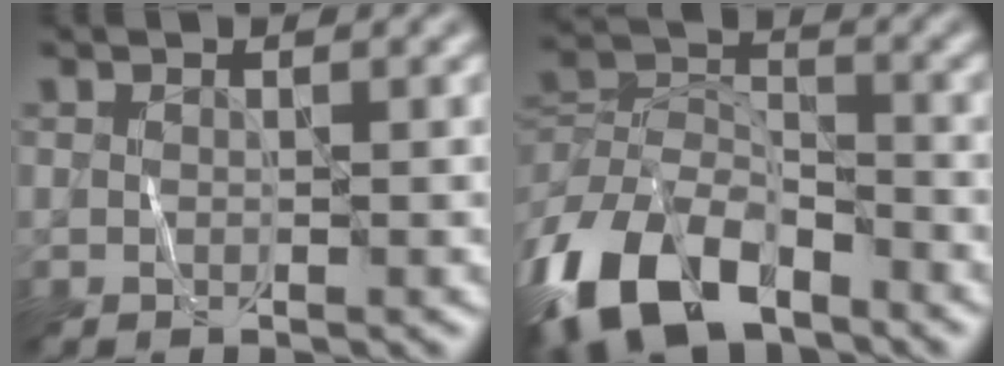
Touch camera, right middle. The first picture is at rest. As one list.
[{"total": 11.3, "force": [-7.2, 5.9, 6.3], "torque": [-0.129, -0.010, -0.150]}]